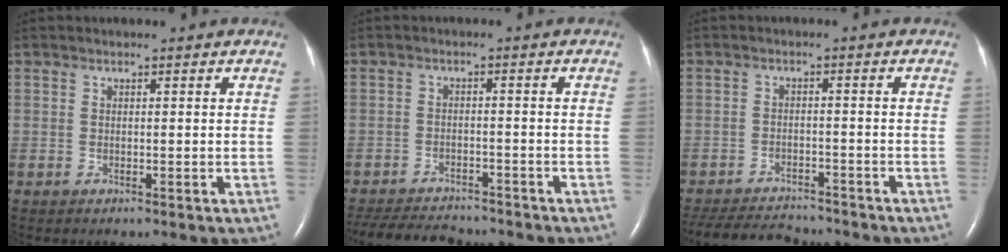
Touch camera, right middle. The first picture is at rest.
{"total": 11.2, "force": [-10.3, 2.6, 3.7], "torque": [-0.073, -0.008, -0.147]}
{"total": 10.7, "force": [-10.0, 2.3, 2.9], "torque": [-0.060, -0.005, -0.147]}